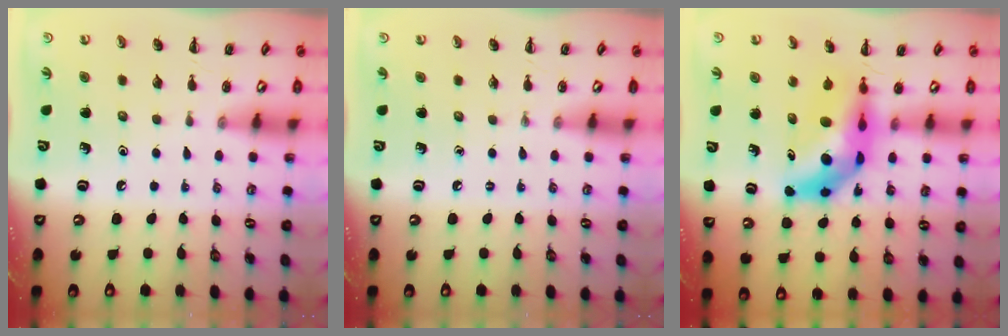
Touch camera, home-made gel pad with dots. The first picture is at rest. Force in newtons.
{"total": 0.0}
{"total": 9.5, "press": 9.0, "slide": 3.1}